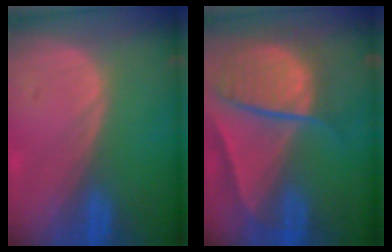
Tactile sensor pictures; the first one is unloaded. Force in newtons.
{"total": 10.4, "press": 8.8, "slide": 5.5}